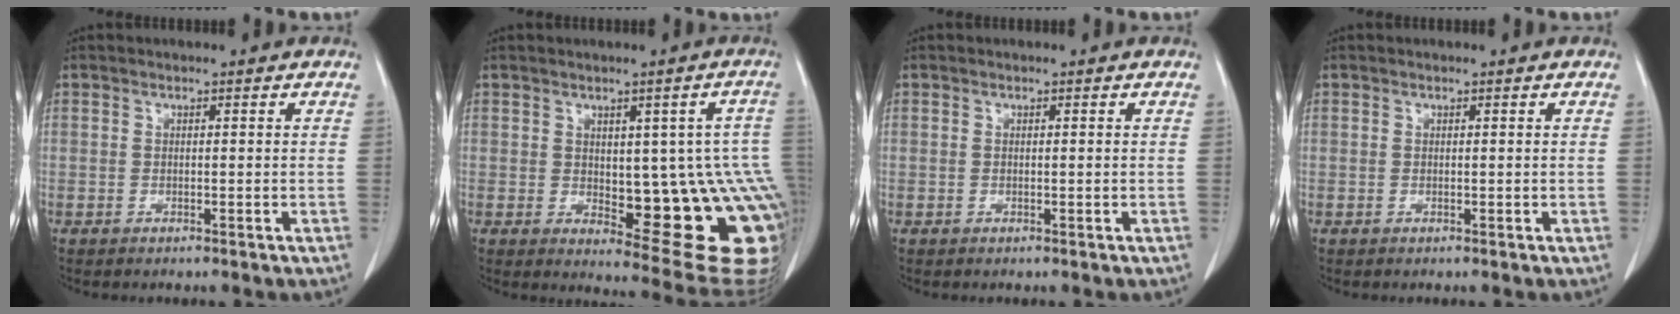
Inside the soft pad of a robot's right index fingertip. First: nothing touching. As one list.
[{"total": 17.1, "force": [-2.3, 6.0, 15.8], "torque": [-0.117, 0.014, -0.006]}, {"total": 0.0}, {"total": 0.0}]